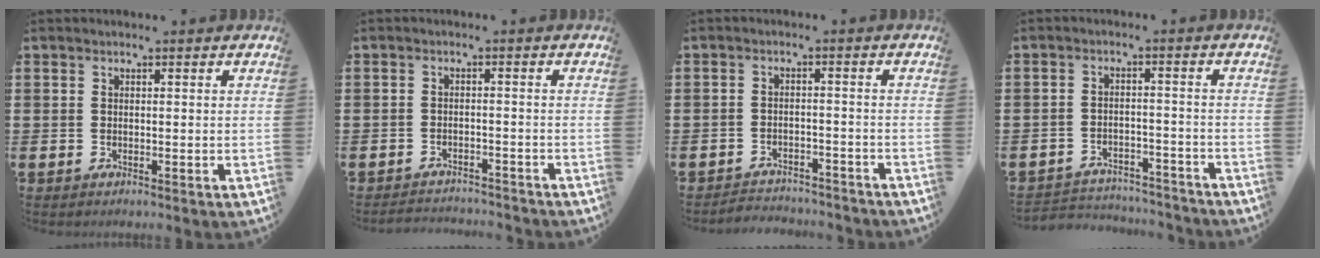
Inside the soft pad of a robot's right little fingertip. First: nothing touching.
{"total": 2.0, "force": [-2.0, 0.0, -0.2], "torque": [-0.004, 0.004, -0.043]}
{"total": 2.5, "force": [-2.5, 0.1, -0.3], "torque": [-0.003, 0.003, -0.055]}
{"total": 3.2, "force": [-3.2, 0.5, 0.0], "torque": [-0.006, 0.005, -0.068]}